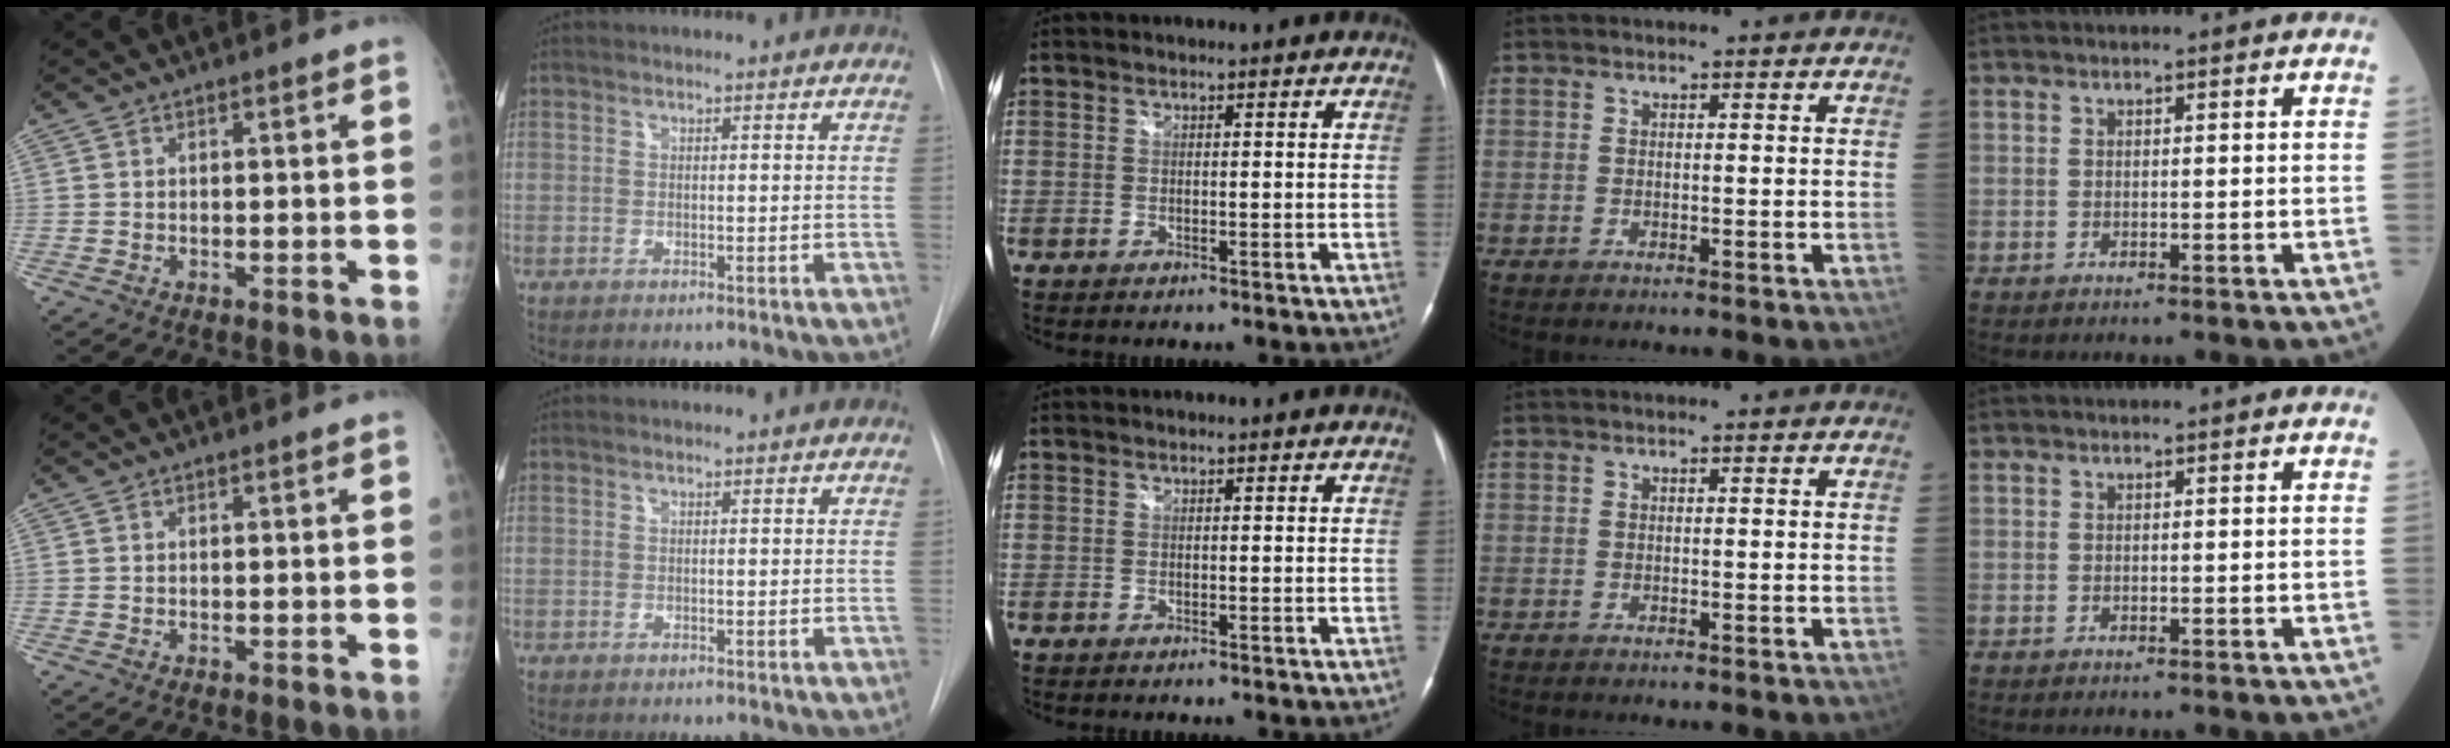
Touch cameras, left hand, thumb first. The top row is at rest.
{}